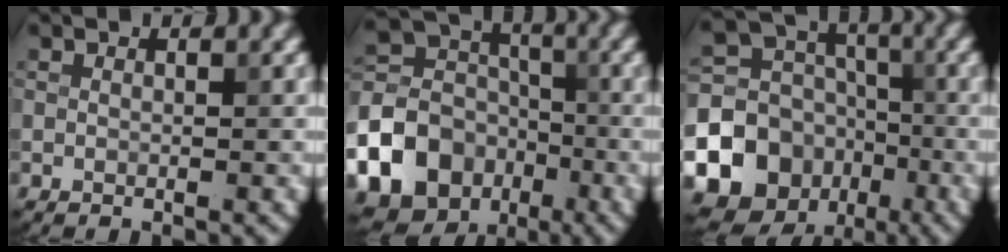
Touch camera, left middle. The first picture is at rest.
{"total": 16.4, "force": [-7.6, 13.6, 5.4], "torque": [-0.136, -0.041, -0.148]}
{"total": 16.2, "force": [-6.6, 14.0, 4.7], "torque": [-0.117, -0.041, -0.122]}